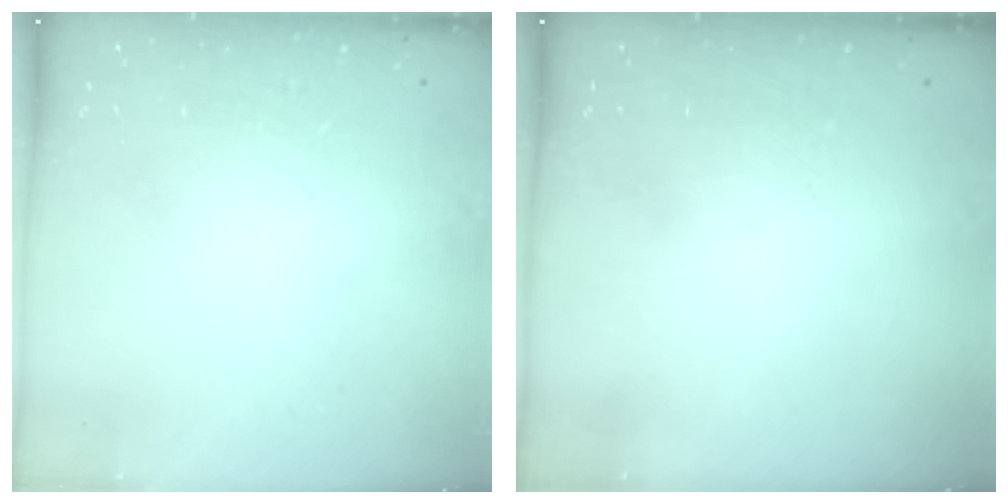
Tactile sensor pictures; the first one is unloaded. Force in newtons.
{"total": 0.0}